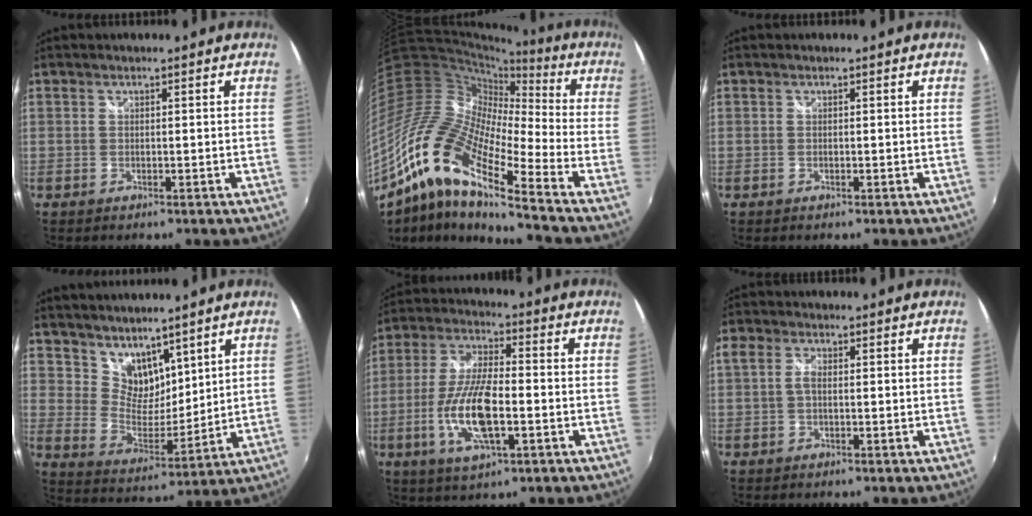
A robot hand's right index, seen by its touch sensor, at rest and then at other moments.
{"total": 18.7, "force": [-11.5, 3.6, 14.3], "torque": [-0.246, -0.015, -0.247]}
{"total": 0.0}
{"total": 9.7, "force": [7.4, 5.2, 3.6], "torque": [-0.057, 0.002, 0.147]}
{"total": 13.5, "force": [-3.6, 4.4, 12.3], "torque": [-0.255, -0.007, -0.069]}
{"total": 2.4, "force": [-0.1, 1.3, 2.0], "torque": [-0.040, 0.005, -0.006]}